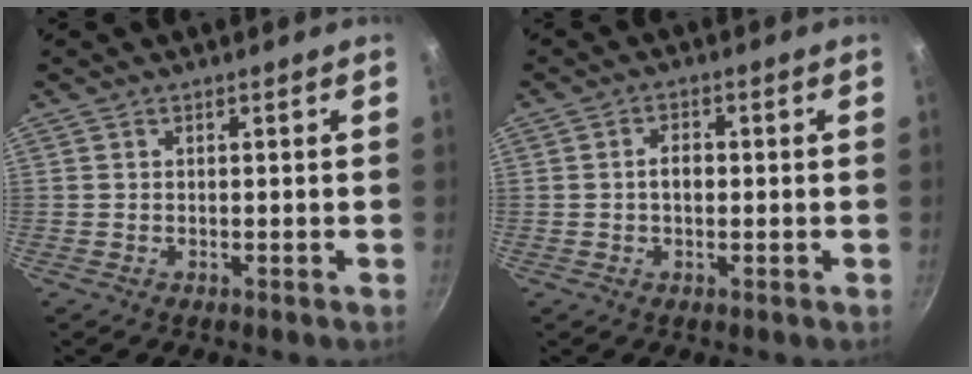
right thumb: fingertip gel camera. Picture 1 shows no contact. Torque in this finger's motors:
{"motor_torque": [0.37, 0.57, 0.71, 0.15, 0.01]}